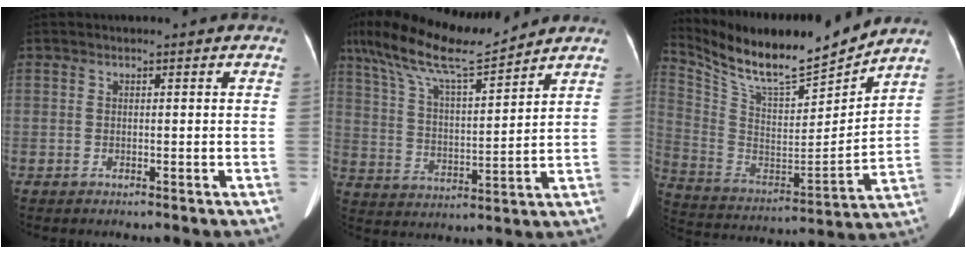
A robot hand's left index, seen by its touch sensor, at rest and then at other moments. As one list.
[{"total": 13.5, "force": [11.4, 0.8, 7.3], "torque": [-0.145, 0.005, 0.208]}, {"total": 19.7, "force": [17.5, 1.9, 9.0], "torque": [-0.186, -0.022, 0.304]}]